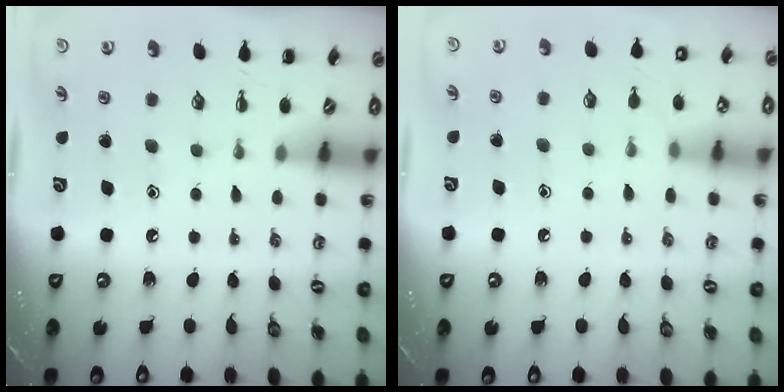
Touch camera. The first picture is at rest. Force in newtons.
{"total": 7.3, "press": 7.0, "slide": 2.0}